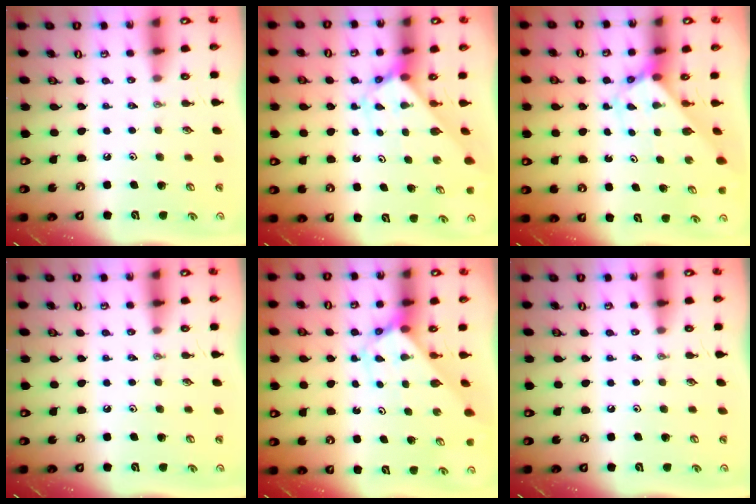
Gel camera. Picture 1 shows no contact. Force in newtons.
{"total": 2.7, "press": 2.7, "slide": 0.1}
{"total": 2.7, "press": 2.7, "slide": 0.1}
{"total": 0.0}
{"total": 2.9, "press": 2.9, "slide": 0.3}
{"total": 0.0}